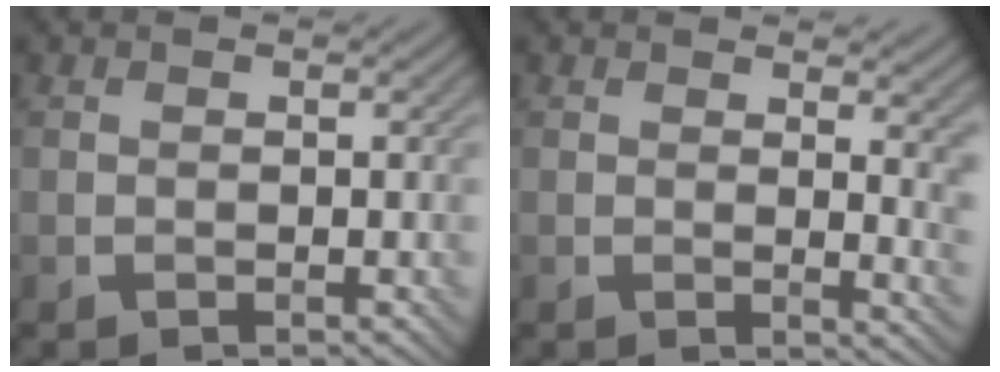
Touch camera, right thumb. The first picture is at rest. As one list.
[{"total": 4.2, "force": [1.5, 1.1, 3.8], "torque": [-0.056, -0.003, 0.025]}]